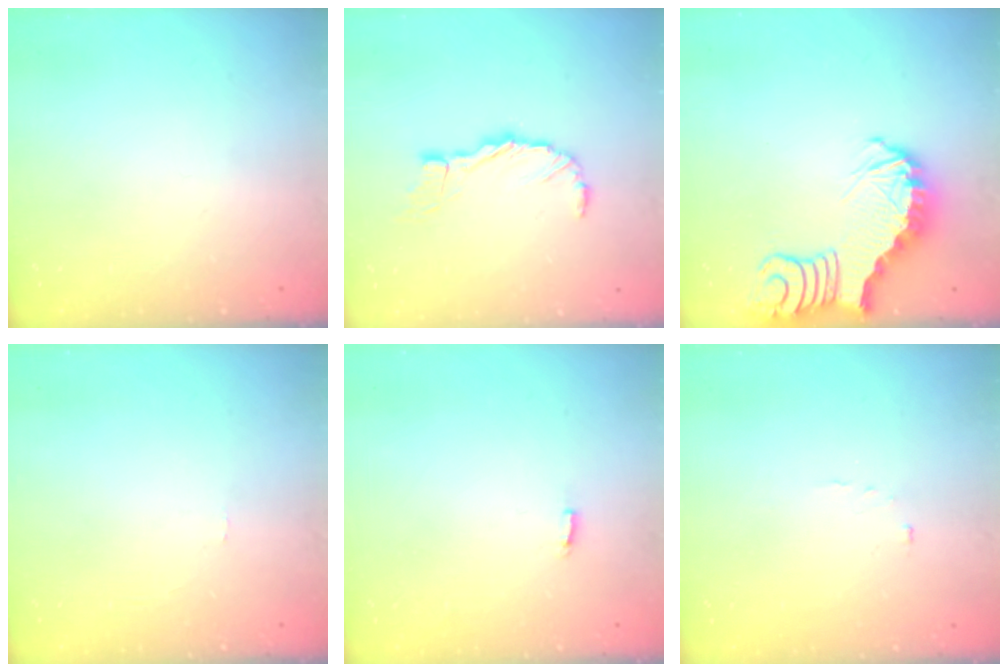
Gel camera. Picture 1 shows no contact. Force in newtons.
{"total": 9.3, "press": 9.3, "slide": 0.8}
{"total": 4.9, "press": 4.8, "slide": 0.7}
{"total": 0.0}
{"total": 4.0, "press": 4.0, "slide": 0.3}
{"total": 2.6, "press": 2.6, "slide": 0.3}